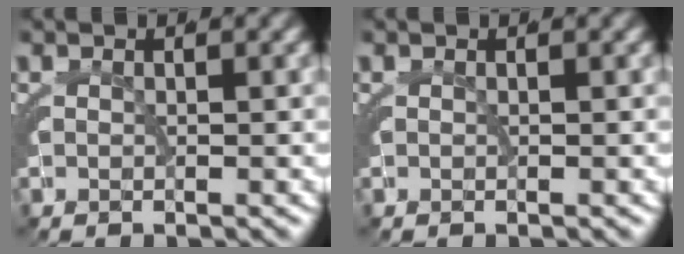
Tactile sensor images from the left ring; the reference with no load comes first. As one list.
[{"total": 0.0}]